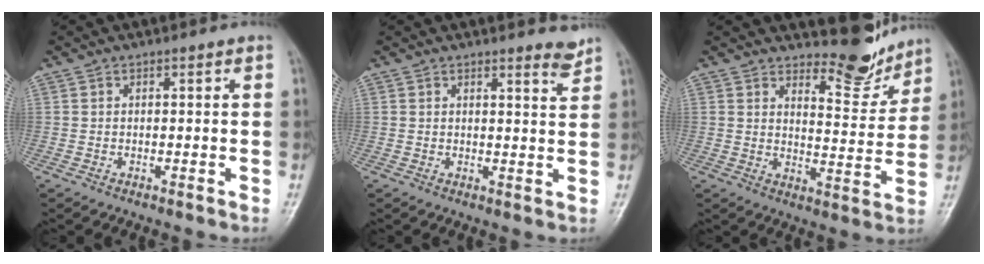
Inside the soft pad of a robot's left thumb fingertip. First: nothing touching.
{"total": 2.7, "force": [2.4, 0.3, 1.2], "torque": [-0.010, -0.025, 0.029]}
{"total": 8.5, "force": [7.7, 2.6, 2.6], "torque": [-0.008, -0.073, 0.114]}